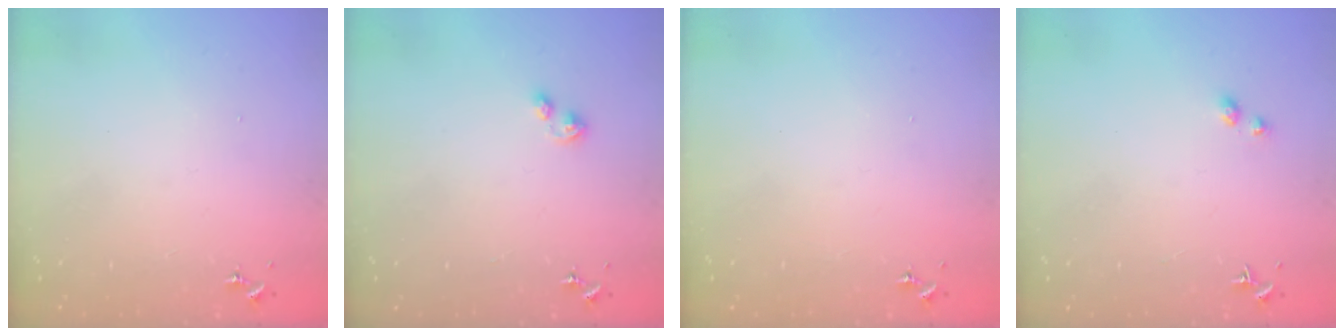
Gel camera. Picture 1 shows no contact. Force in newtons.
{"total": 5.2, "press": 5.1, "slide": 0.4}
{"total": 0.0}
{"total": 2.8, "press": 2.8, "slide": 0.3}